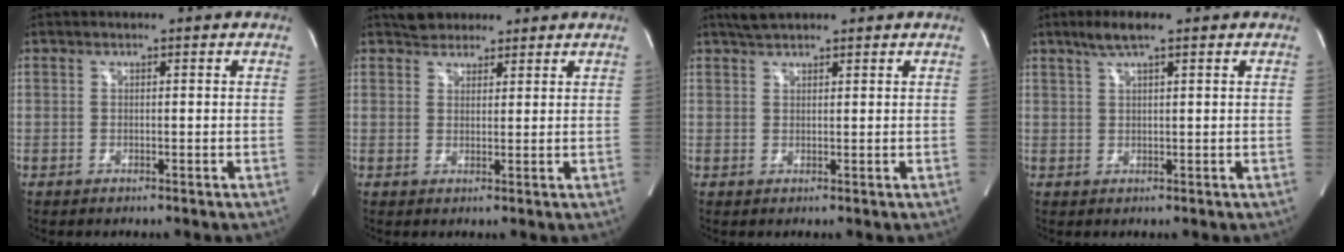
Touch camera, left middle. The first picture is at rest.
{"total": 3.8, "force": [3.1, 2.1, 0.8], "torque": [-0.016, 0.015, 0.051]}
{"total": 2.9, "force": [2.5, 0.8, 1.2], "torque": [-0.029, 0.012, 0.046]}
{"total": 3.7, "force": [2.5, 0.3, 2.8], "torque": [-0.062, 0.008, 0.047]}